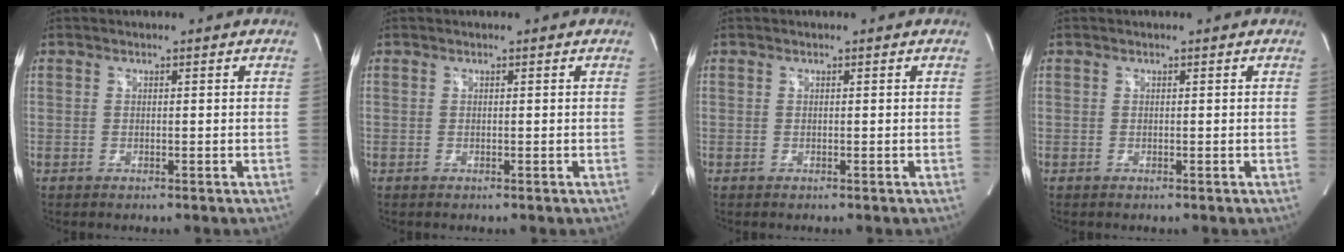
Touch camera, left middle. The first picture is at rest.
{"total": 0.0}
{"total": 0.0}
{"total": 0.0}